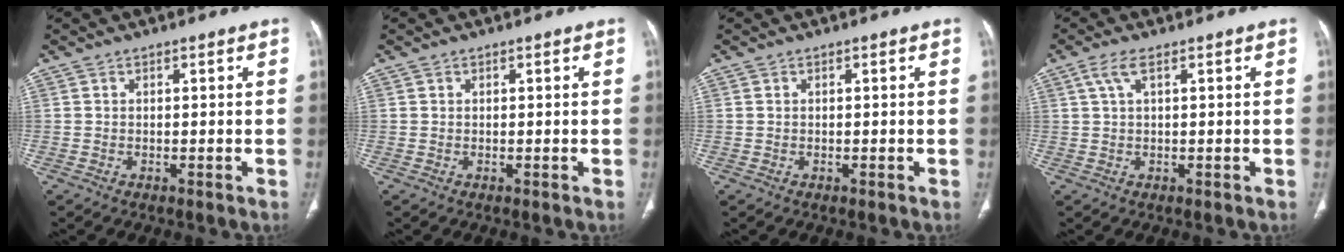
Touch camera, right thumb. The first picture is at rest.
{"total": 0.0}
{"total": 0.0}
{"total": 2.9, "force": [1.2, 0.8, 2.5], "torque": [-0.067, 0.012, 0.030]}